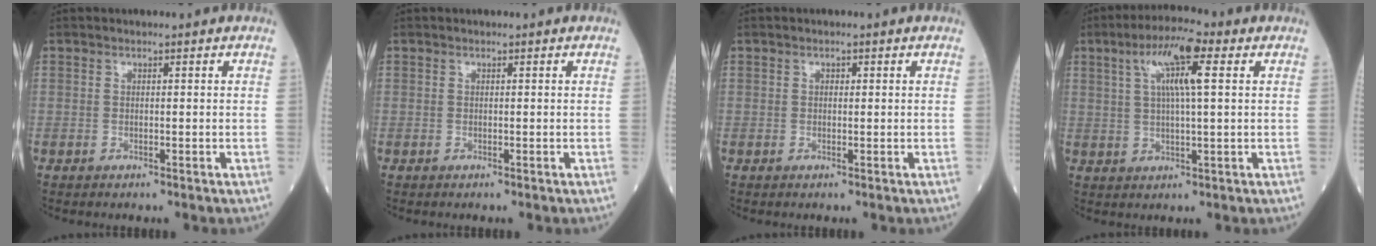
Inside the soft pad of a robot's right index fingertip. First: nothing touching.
{"total": 0.0}
{"total": 0.5, "force": [0.1, 0.4, 0.3], "torque": [-0.005, 0.001, 0.001]}
{"total": 8.5, "force": [3.1, 0.9, 7.9], "torque": [-0.147, 0.016, 0.050]}